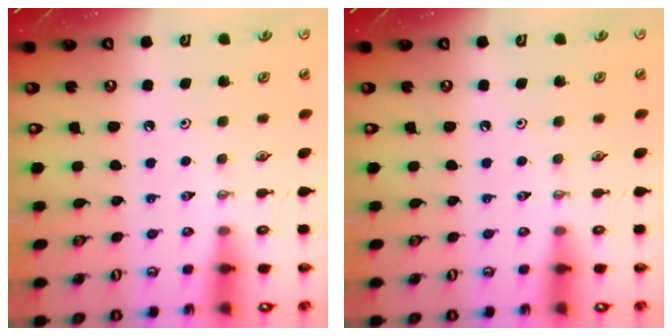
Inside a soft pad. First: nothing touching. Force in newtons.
{"total": 0.0}